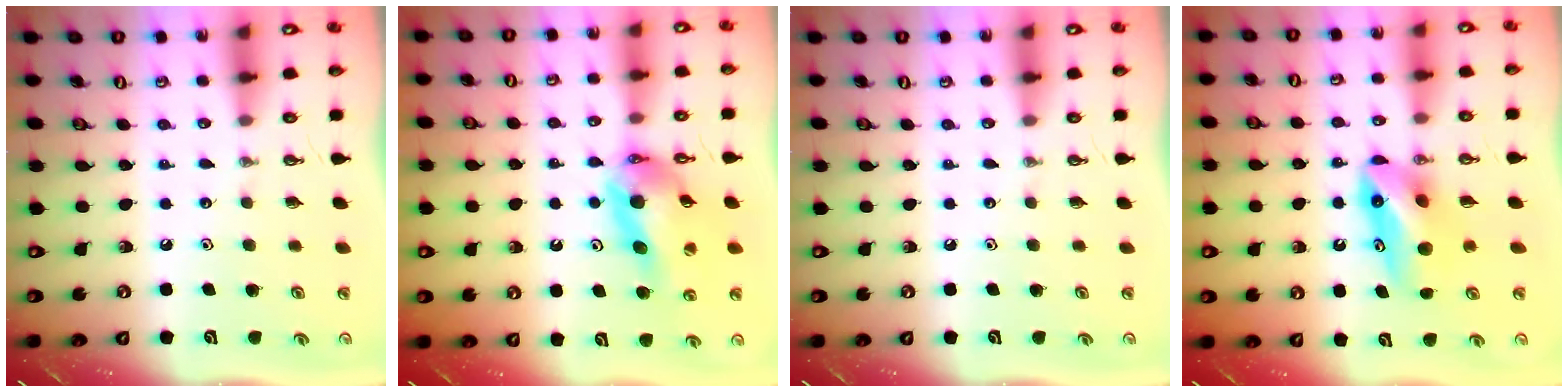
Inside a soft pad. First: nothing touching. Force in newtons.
{"total": 13.9, "press": 13.8, "slide": 1.9}
{"total": 0.0}
{"total": 9.8, "press": 8.8, "slide": 4.2}